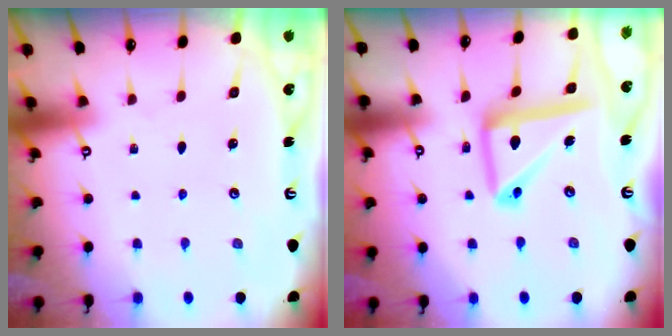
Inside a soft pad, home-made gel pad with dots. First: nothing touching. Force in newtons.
{"total": 13.6, "press": 13.5, "slide": 1.5}